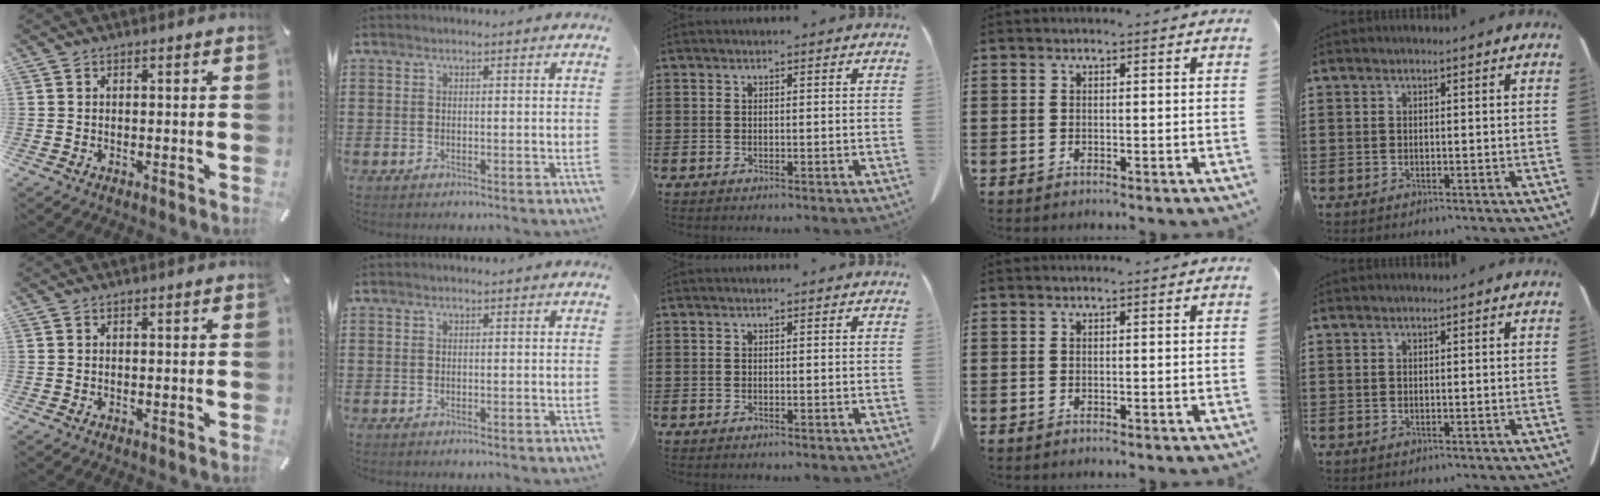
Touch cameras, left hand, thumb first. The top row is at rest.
{}